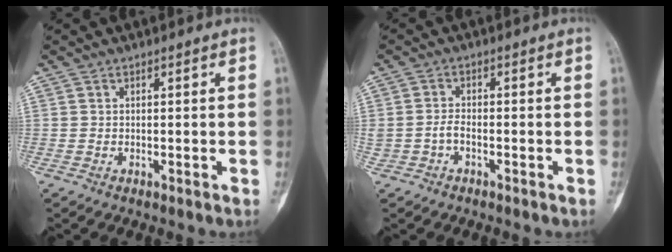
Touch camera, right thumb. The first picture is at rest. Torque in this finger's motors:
{"motor_torque": [-0.32, -0.38, 0.20, 0.11, 0.12]}